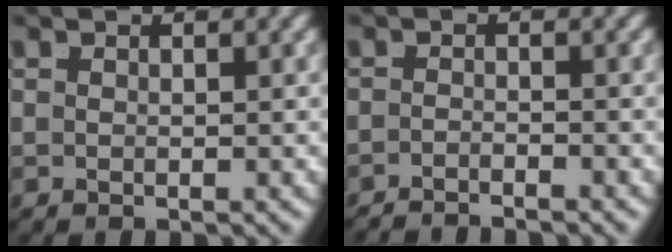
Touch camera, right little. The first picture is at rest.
{"total": 2.7, "force": [-2.6, -0.2, -0.2], "torque": [0.006, -0.013, -0.041]}